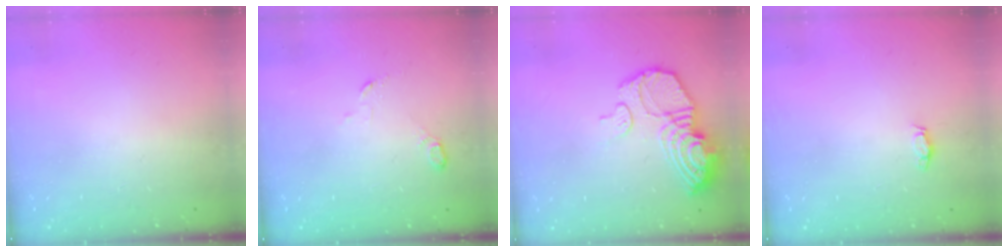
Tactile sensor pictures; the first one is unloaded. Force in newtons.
{"total": 3.2, "press": 3.1, "slide": 0.7}
{"total": 15.7, "press": 15.6, "slide": 1.7}
{"total": 2.9, "press": 2.9, "slide": 0.4}